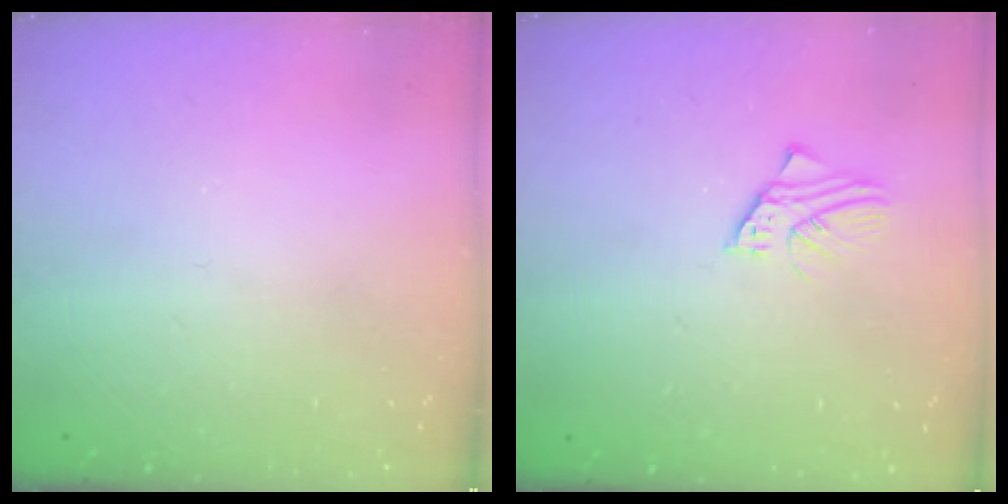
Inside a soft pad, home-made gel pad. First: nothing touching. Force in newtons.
{"total": 1.8, "press": 1.8, "slide": 0.1}